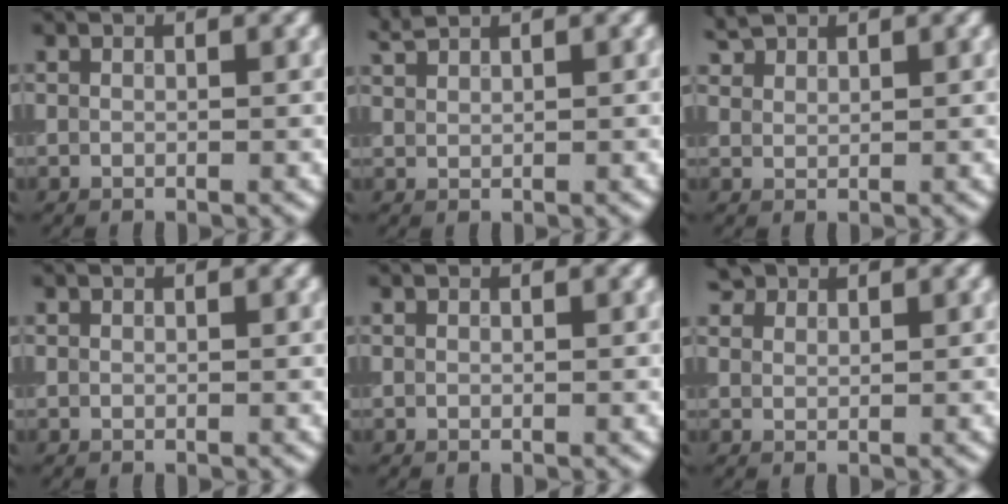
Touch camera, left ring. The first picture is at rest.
{"total": 1.5, "force": [1.4, 0.1, 0.4], "torque": [-0.011, 0.003, 0.034]}
{"total": 1.8, "force": [1.6, 0.7, 0.3], "torque": [-0.010, 0.009, 0.037]}
{"total": 0.0}
{"total": 0.0}
{"total": 2.2, "force": [1.8, 1.1, 0.6], "torque": [-0.017, -0.002, 0.038]}